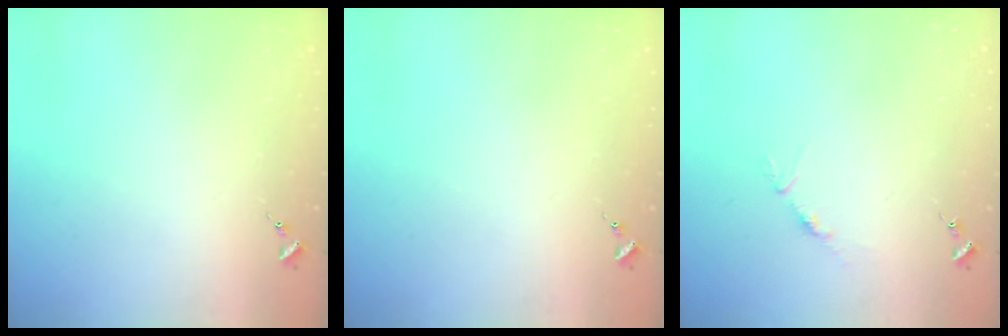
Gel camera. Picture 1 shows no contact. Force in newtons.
{"total": 0.0}
{"total": 4.0, "press": 3.9, "slide": 0.5}